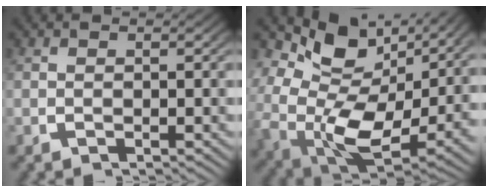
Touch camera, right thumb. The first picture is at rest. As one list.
[{"total": 17.0, "force": [0.1, 11.4, 12.6], "torque": [-0.275, -0.083, 0.042]}]